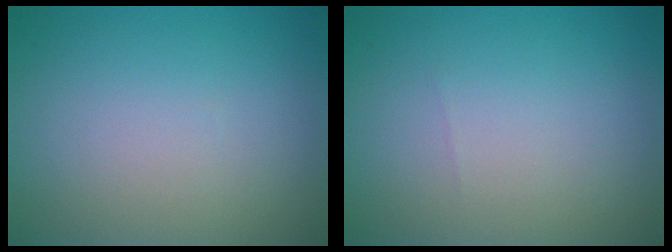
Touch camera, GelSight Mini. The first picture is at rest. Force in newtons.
{"total": 0.0}